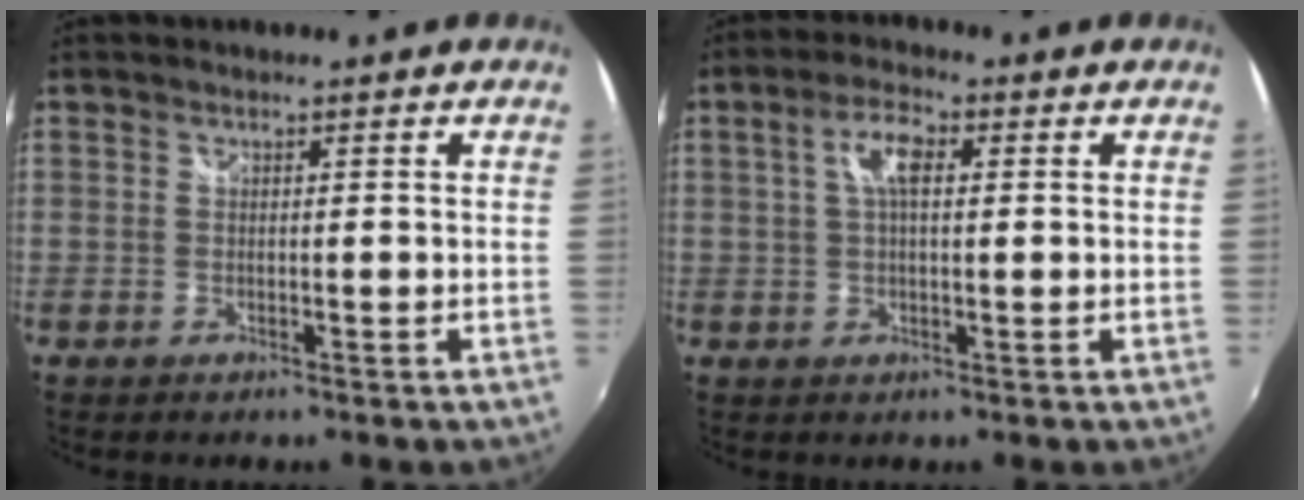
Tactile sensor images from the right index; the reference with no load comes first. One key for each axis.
{"total": 5.2, "fx": 1.2, "fy": 2.1, "fz": 4.7, "tx": -0.089, "ty": 0.013, "tz": 0.020}